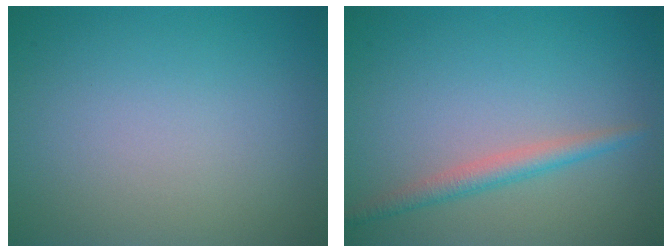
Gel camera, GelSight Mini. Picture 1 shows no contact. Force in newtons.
{"total": 2.2, "press": 2.1, "slide": 0.0}